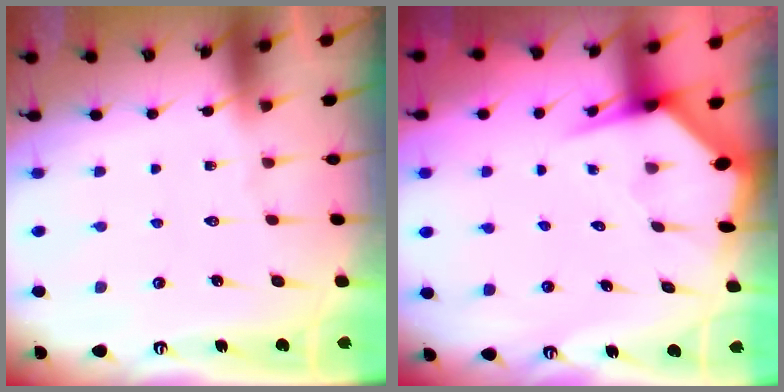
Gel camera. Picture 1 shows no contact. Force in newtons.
{"total": 3.4, "press": 3.4, "slide": 0.5}